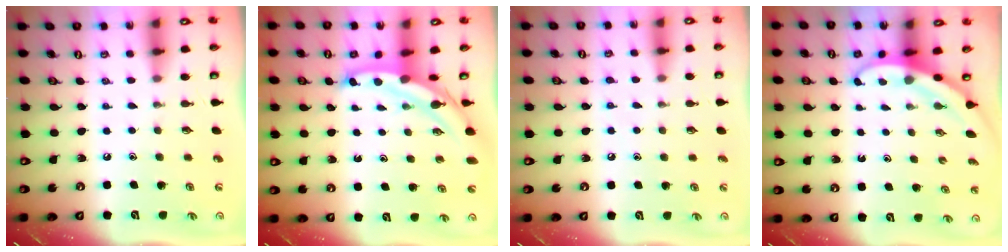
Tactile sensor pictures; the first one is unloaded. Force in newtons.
{"total": 6.3, "press": 6.3, "slide": 0.6}
{"total": 5.2, "press": 5.1, "slide": 0.6}
{"total": 3.1, "press": 3.1, "slide": 0.2}